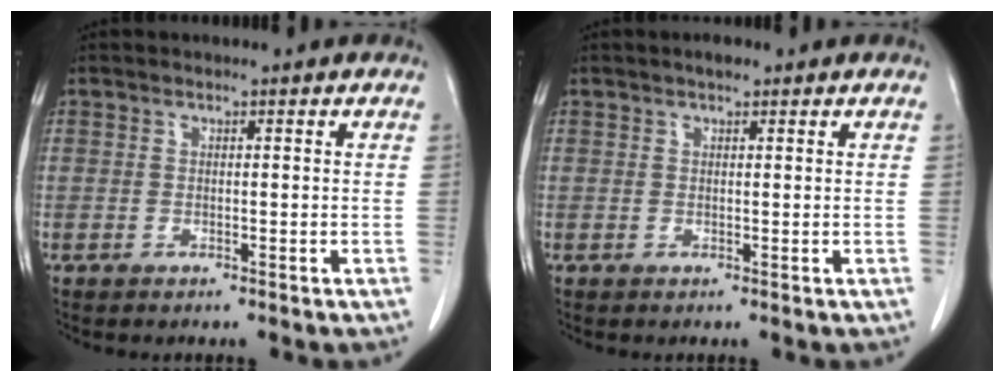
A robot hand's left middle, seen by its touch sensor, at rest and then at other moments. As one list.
[{"total": 1.1, "force": [0.8, 0.4, 0.7], "torque": [-0.013, 0.006, 0.011]}]